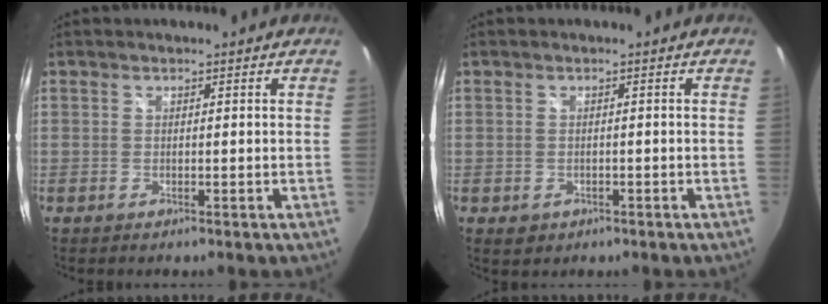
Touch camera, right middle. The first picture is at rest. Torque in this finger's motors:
{"motor_torque": [0.22, -0.22, 0.05, 0.01]}